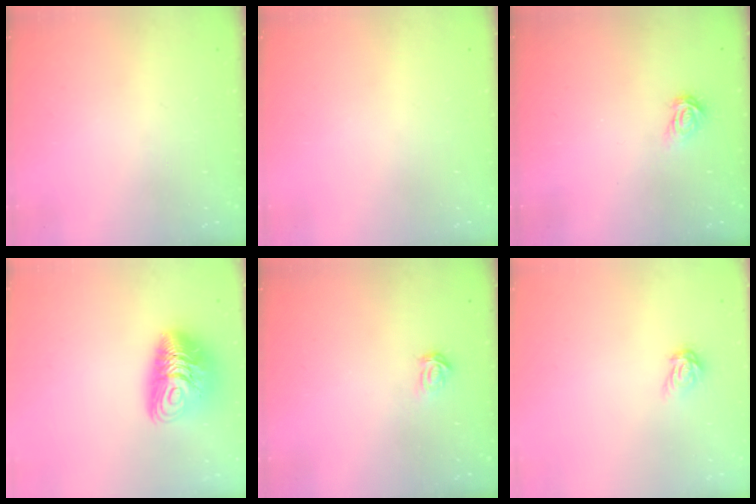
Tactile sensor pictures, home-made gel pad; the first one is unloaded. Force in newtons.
{"total": 0.0}
{"total": 3.2, "press": 3.2, "slide": 0.3}
{"total": 11.8, "press": 11.8, "slide": 1.1}
{"total": 2.1, "press": 2.1, "slide": 0.2}
{"total": 5.6, "press": 5.6, "slide": 0.7}